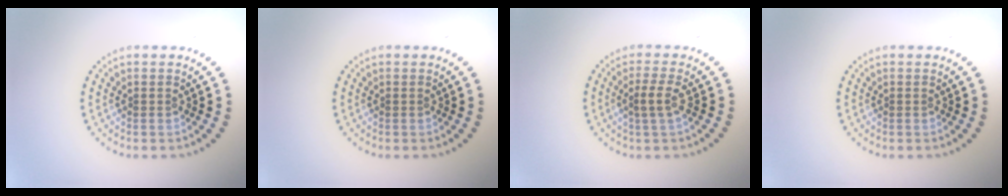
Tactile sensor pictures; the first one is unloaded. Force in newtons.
{"total": 0.0}
{"total": 1.8, "press": 1.5, "slide": 1.0}
{"total": 0.0}